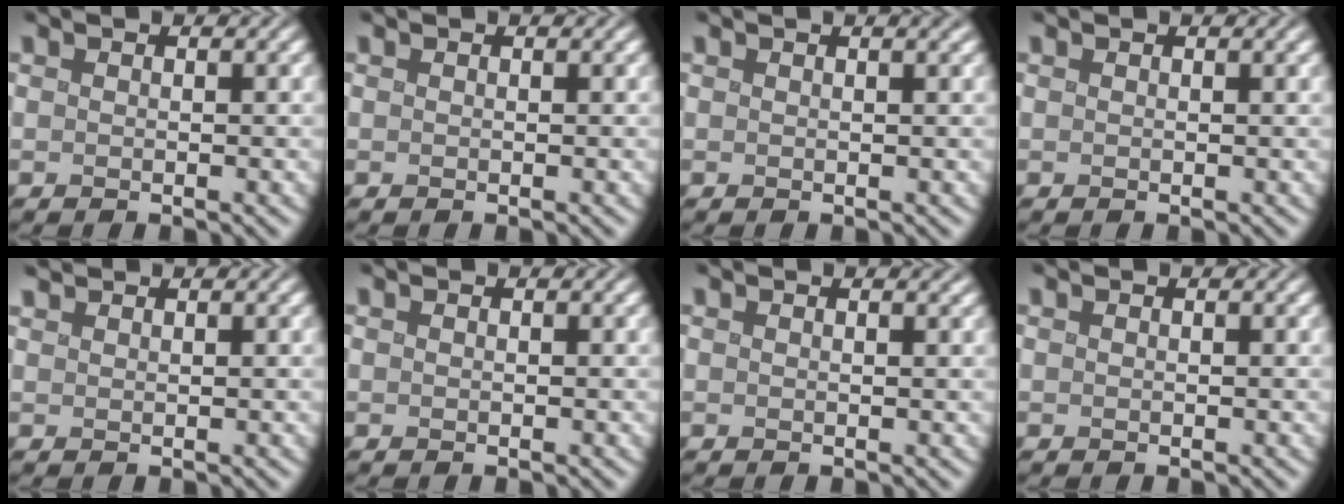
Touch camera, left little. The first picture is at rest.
{"total": 0.0}
{"total": 2.3, "force": [1.3, 1.0, 1.6], "torque": [0.002, 0.012, -0.002]}
{"total": 0.8, "force": [0.5, 0.3, 0.6], "torque": [-0.006, 0.001, 0.002]}
{"total": 1.5, "force": [1.4, 0.3, 0.3], "torque": [0.000, 0.002, 0.016]}
{"total": 0.0}
{"total": 1.4, "force": [1.0, 0.6, 0.8], "torque": [0.002, 0.008, -0.001]}
{"total": 0.0}